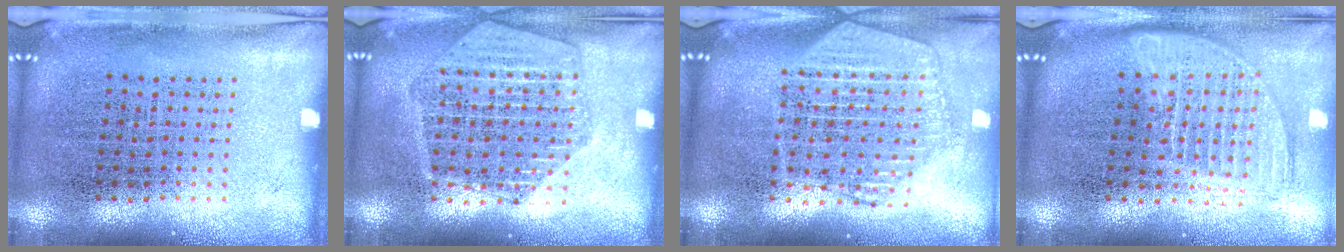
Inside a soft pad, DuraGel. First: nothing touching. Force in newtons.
{"total": 1.8, "press": 1.7, "slide": 0.5}
{"total": 2.3, "press": 2.1, "slide": 1.1}
{"total": 1.7, "press": 1.4, "slide": 0.9}